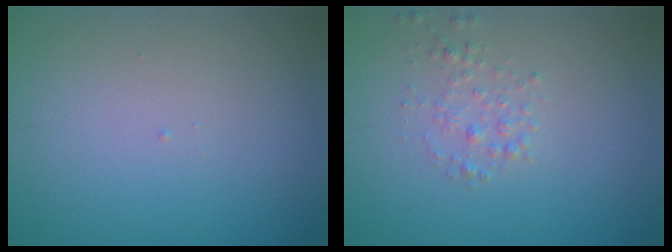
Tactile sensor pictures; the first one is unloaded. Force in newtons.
{"total": 1.4, "press": 1.4, "slide": 0.0}